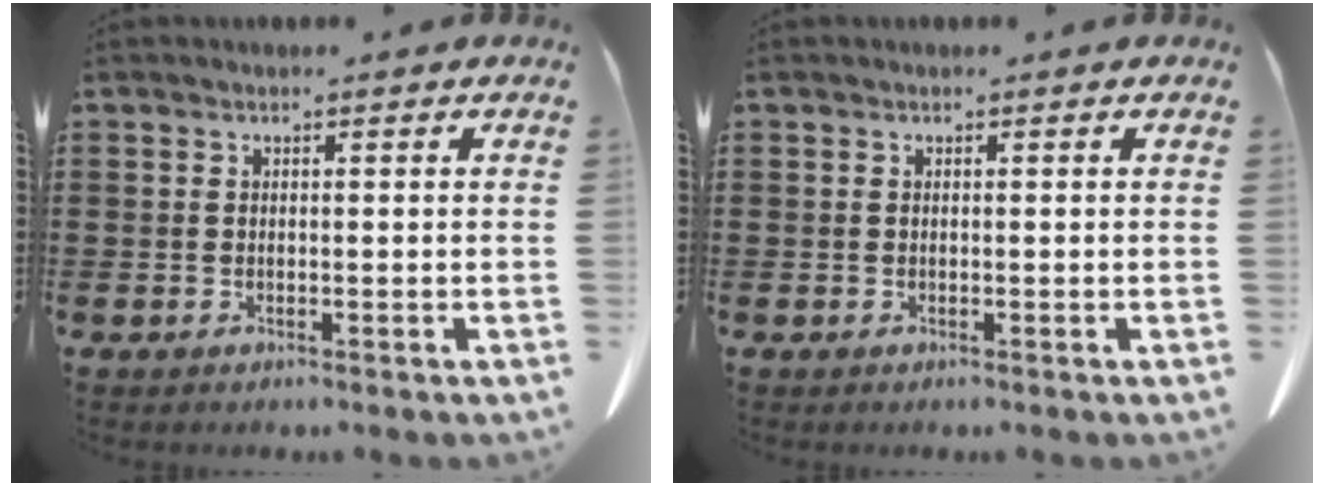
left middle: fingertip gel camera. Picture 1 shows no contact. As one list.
[{"total": 0.0}]